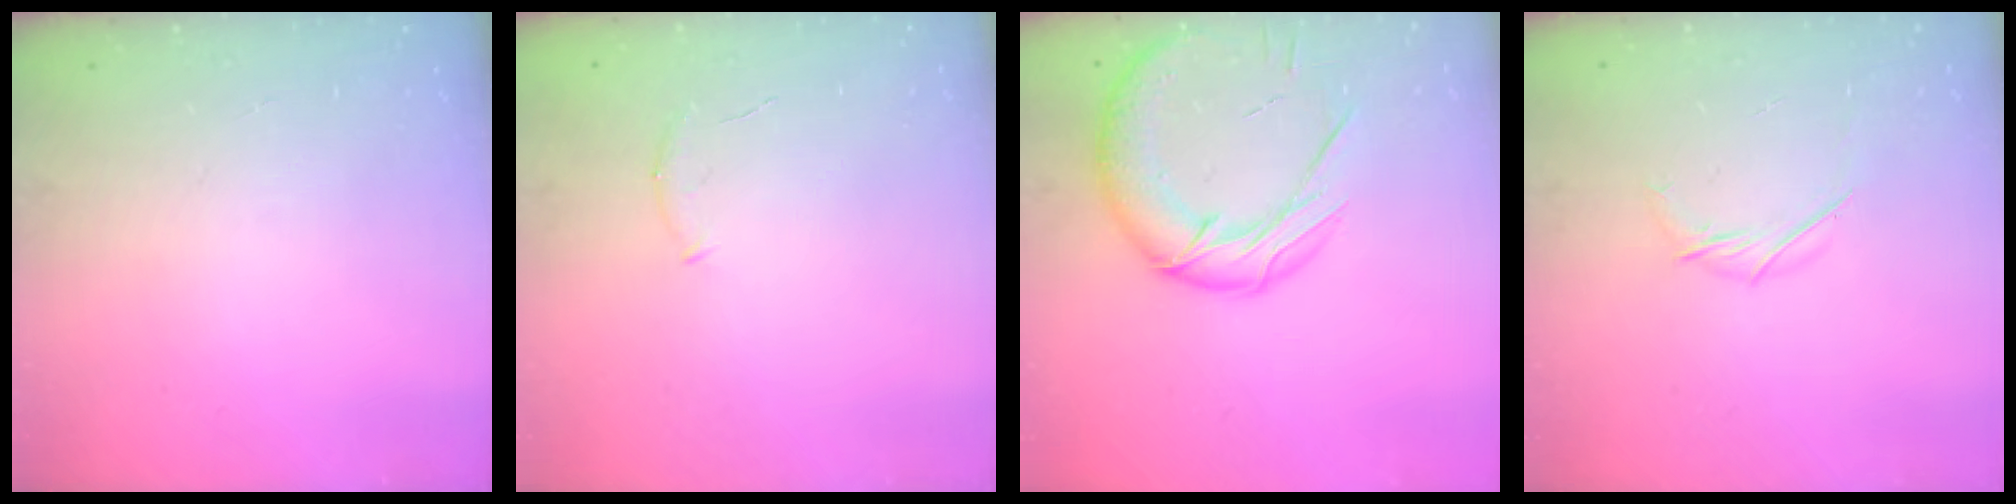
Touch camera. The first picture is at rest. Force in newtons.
{"total": 5.5, "press": 5.4, "slide": 1.3}
{"total": 18.4, "press": 18.2, "slide": 2.8}
{"total": 4.8, "press": 4.7, "slide": 1.1}